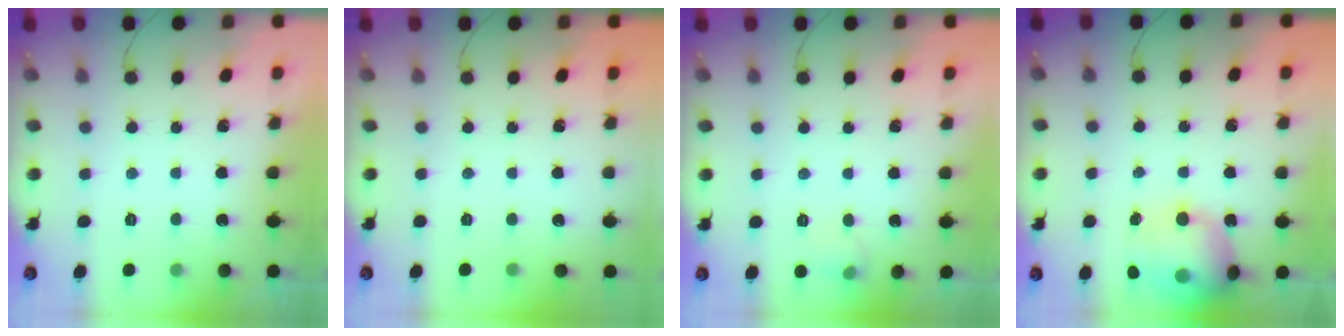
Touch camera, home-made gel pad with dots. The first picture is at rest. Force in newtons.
{"total": 0.0}
{"total": 5.3, "press": 5.0, "slide": 1.7}
{"total": 19.6, "press": 19.4, "slide": 3.3}